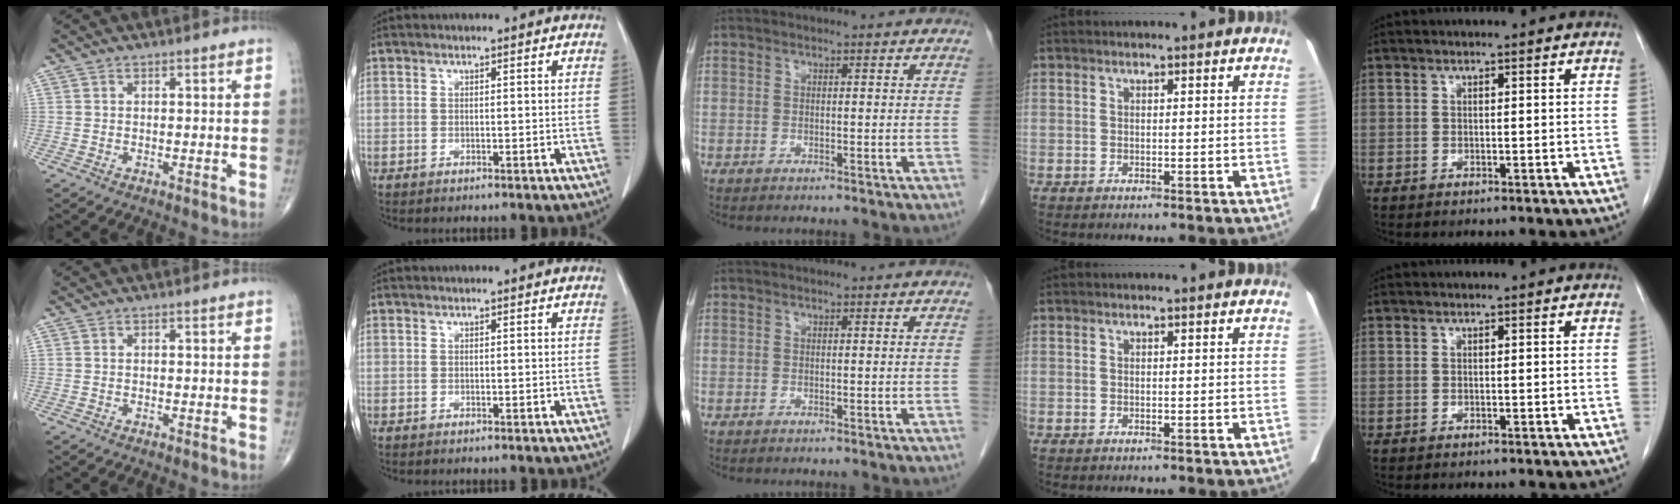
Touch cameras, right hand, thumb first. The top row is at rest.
{}